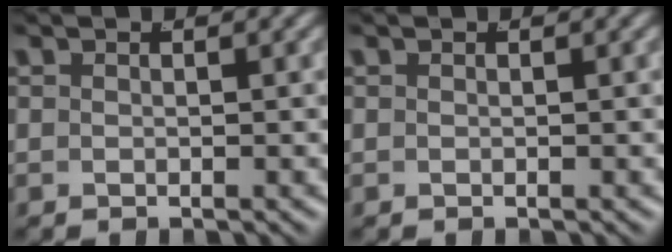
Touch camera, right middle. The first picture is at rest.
{"total": 0.0}